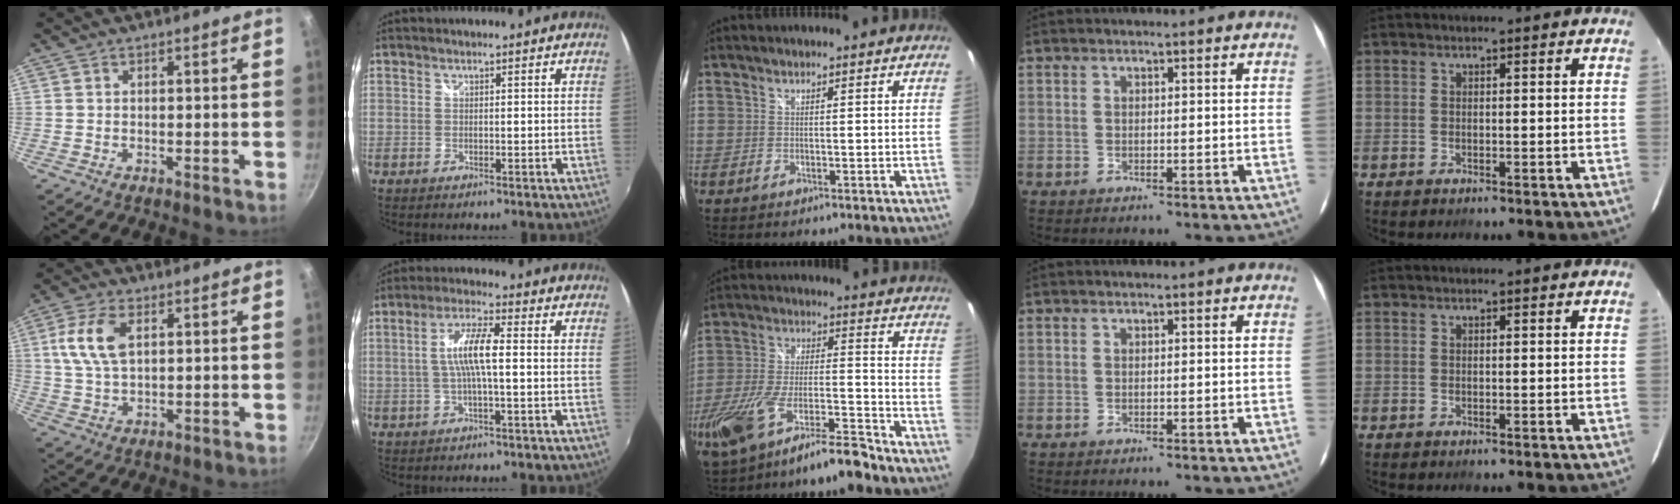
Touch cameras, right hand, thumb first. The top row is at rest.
{"thumb": {"total": 9.1, "force": [2.6, 4.8, 7.3], "torque": [-0.142, 0.001, 0.050]}, "index": {"total": 7.6, "force": [-0.2, 1.0, 7.5], "torque": [-0.146, 0.006, -0.001]}, "middle": {"total": 14.9, "force": [-11.0, 3.3, 9.5], "torque": [-0.202, -0.019, -0.189]}}